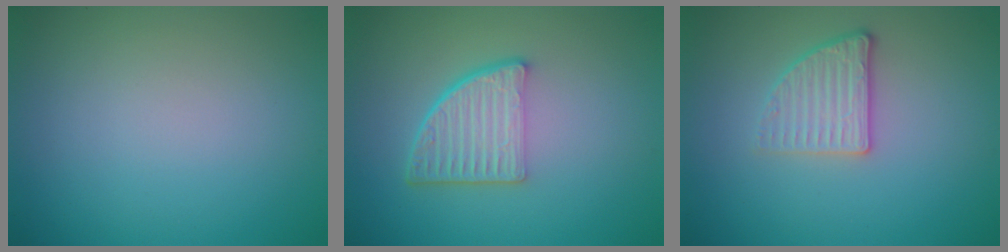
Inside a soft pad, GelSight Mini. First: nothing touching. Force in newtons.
{"total": 4.9, "press": 3.4, "slide": 3.6}
{"total": 2.6, "press": 2.4, "slide": 1.2}